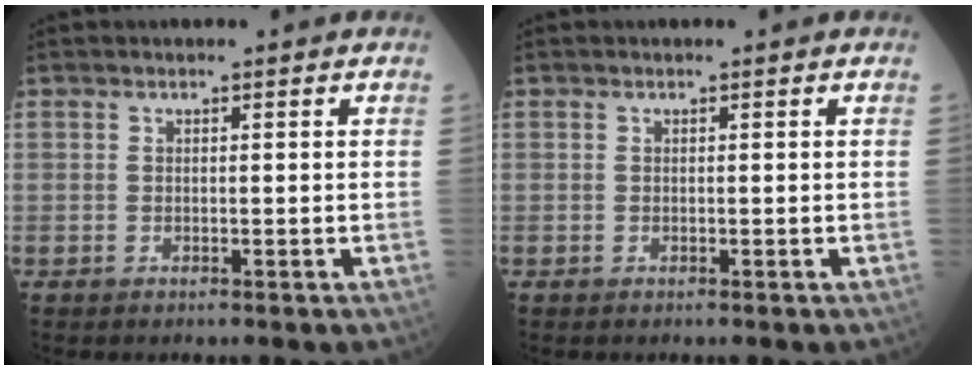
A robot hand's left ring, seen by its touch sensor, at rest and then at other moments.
{"total": 0.0}